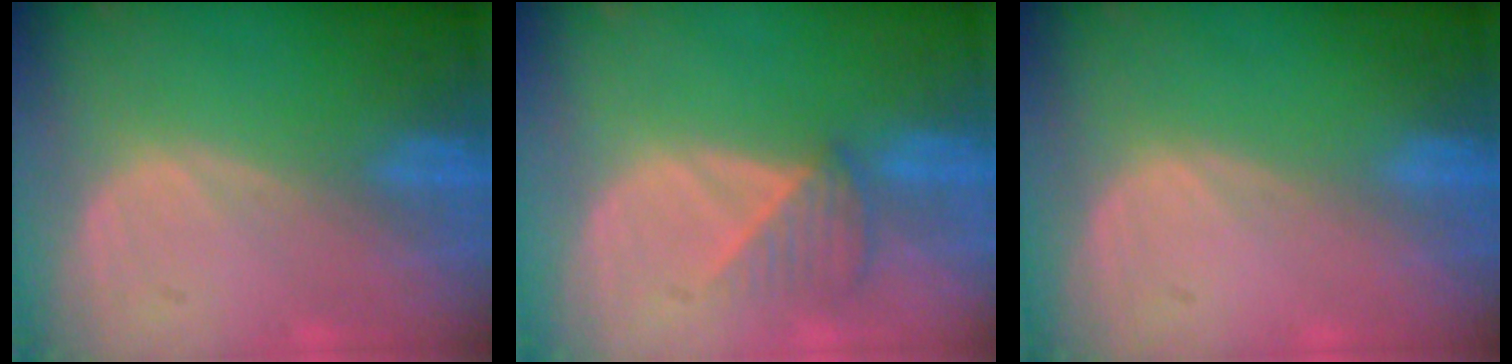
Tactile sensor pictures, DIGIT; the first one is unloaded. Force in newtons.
{"total": 3.4, "press": 3.4, "slide": 0.7}
{"total": 0.0}